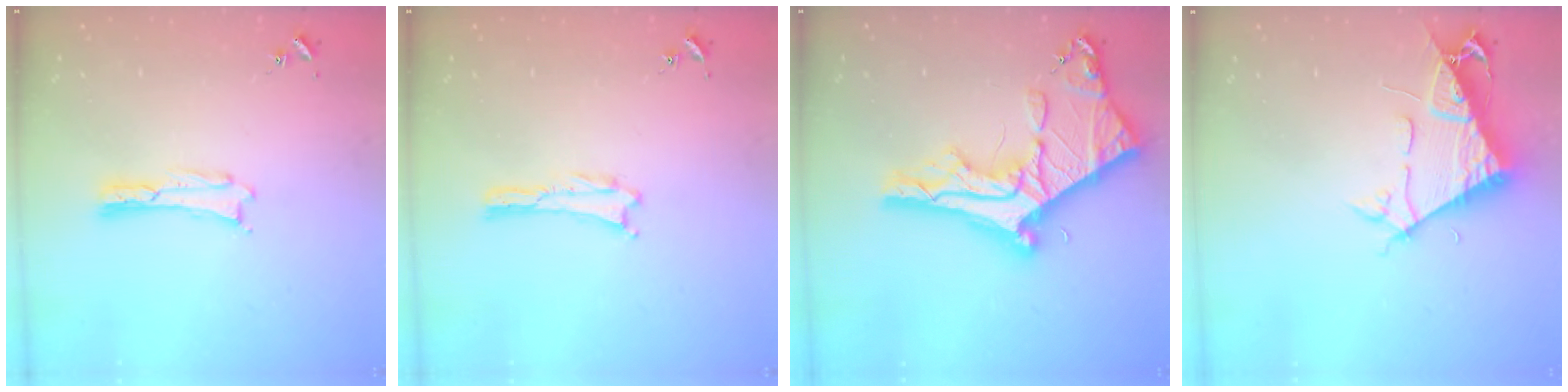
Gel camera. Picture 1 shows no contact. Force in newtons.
{"total": 0.0}
{"total": 11.4, "press": 11.4, "slide": 1.1}
{"total": 7.7, "press": 7.6, "slide": 1.1}